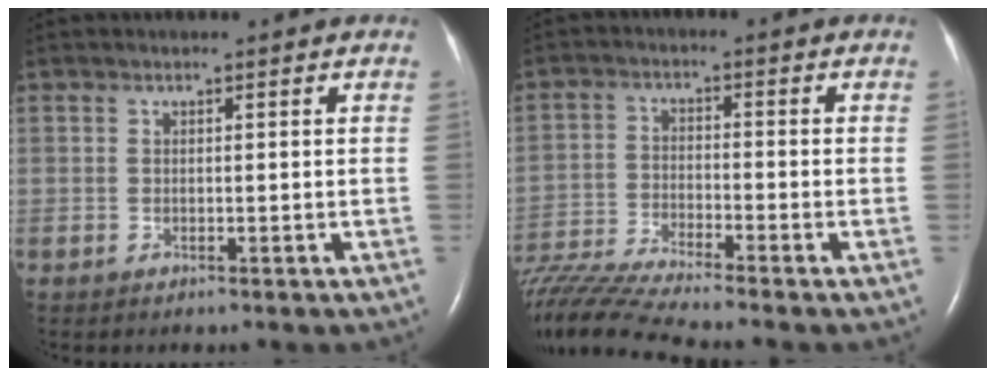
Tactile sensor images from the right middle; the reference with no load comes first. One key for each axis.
{"total": 10.1, "fx": -9.0, "fy": -1.9, "fz": 4.2, "tx": -0.077, "ty": -0.025, "tz": -0.164}